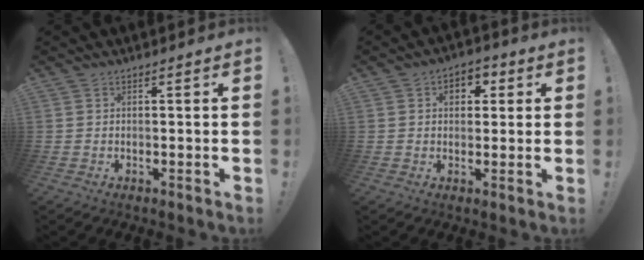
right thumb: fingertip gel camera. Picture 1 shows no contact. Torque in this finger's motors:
{"motor_torque": [0.70, 0.98, 0.72, 0.04, -0.01]}